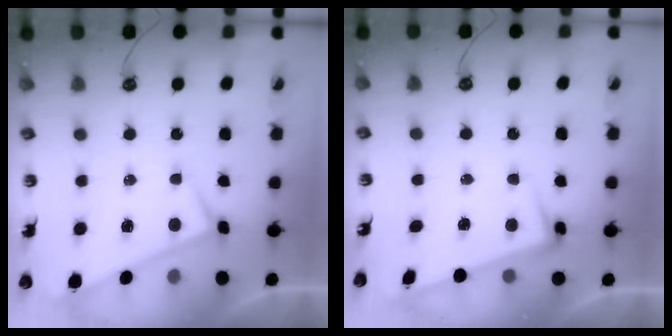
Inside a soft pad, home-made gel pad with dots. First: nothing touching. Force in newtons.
{"total": 3.2, "press": 3.1, "slide": 1.1}